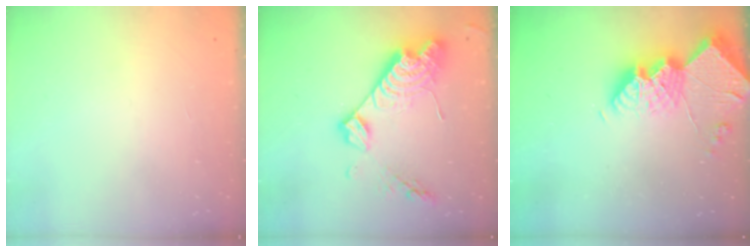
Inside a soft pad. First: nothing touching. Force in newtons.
{"total": 17.1, "press": 17.0, "slide": 1.3}
{"total": 16.5, "press": 16.4, "slide": 1.4}